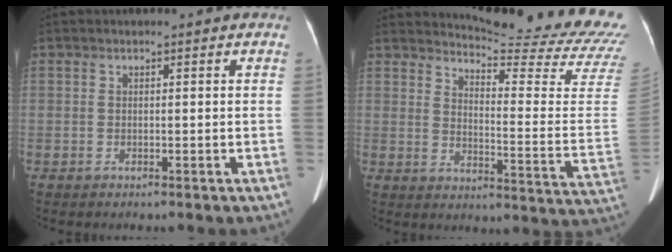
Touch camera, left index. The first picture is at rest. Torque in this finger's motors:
{"motor_torque": [-0.67, -1.47, -0.01, 0.00]}